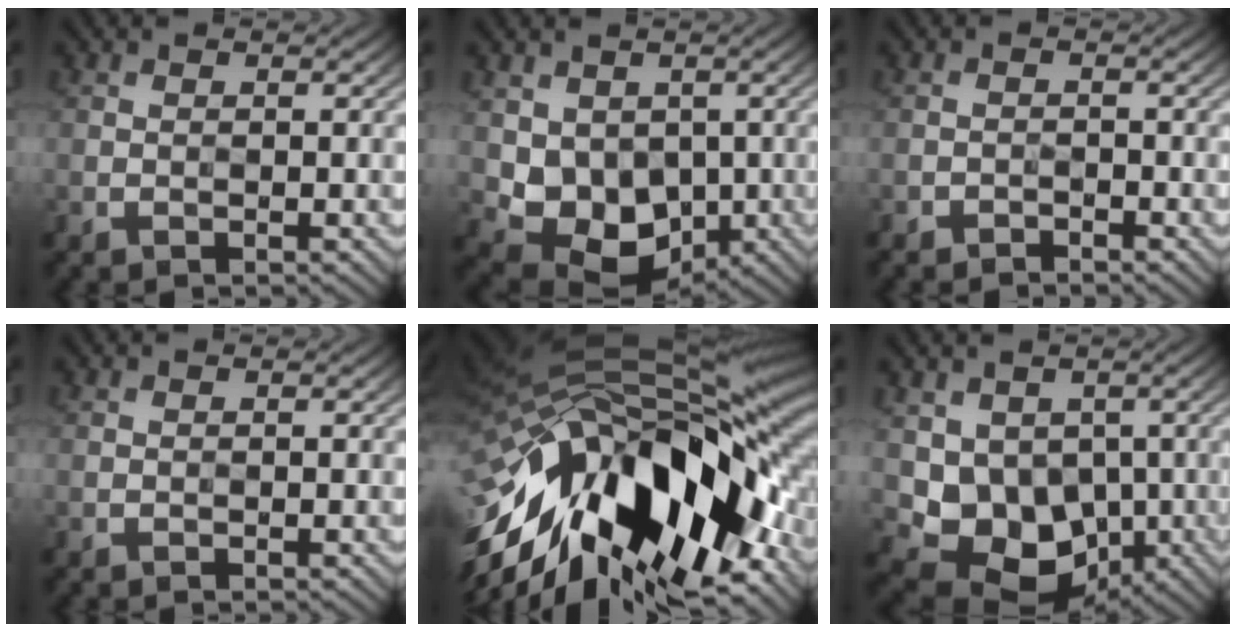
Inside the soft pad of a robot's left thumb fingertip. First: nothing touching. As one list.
[{"total": 7.9, "force": [-0.1, 6.3, 4.8], "torque": [-0.099, -0.034, 0.005]}, {"total": 1.5, "force": [-1.4, 0.4, 0.3], "torque": [-0.004, 0.000, -0.028]}, {"total": 0.0}, {"total": 21.1, "force": [-7.9, 10.7, 16.4], "torque": [-0.334, -0.035, -0.127]}, {"total": 8.8, "force": [-0.3, 7.2, 5.1], "torque": [-0.103, -0.039, -0.002]}]